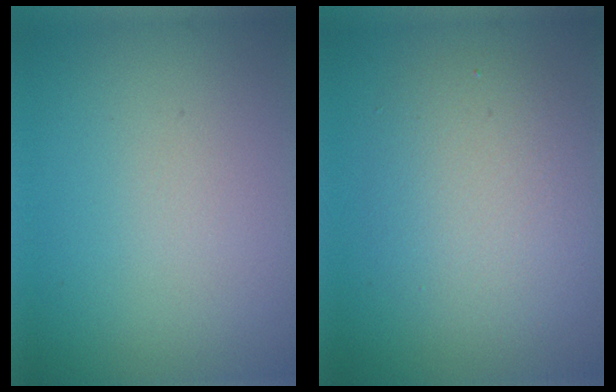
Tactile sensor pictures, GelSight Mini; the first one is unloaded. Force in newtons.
{"total": 4.8, "press": 4.8, "slide": 0.2}